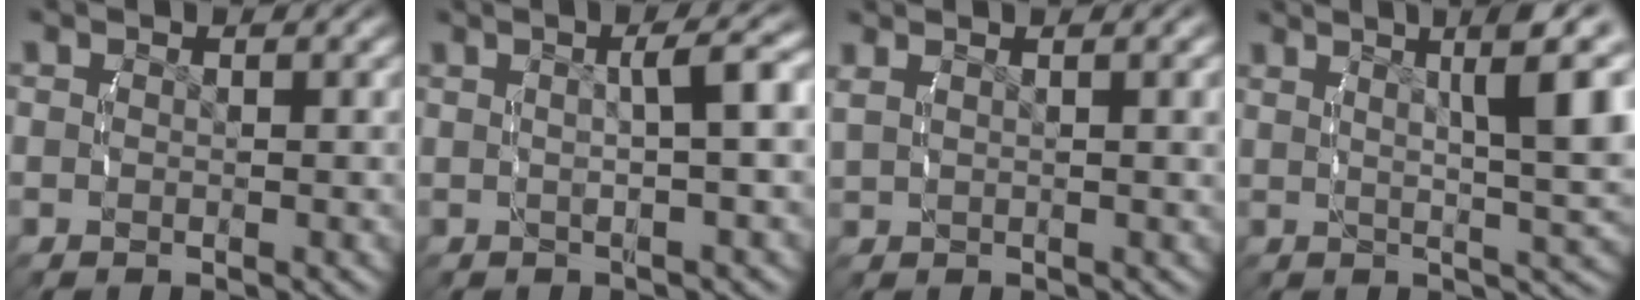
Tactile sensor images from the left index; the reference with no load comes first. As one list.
[{"total": 4.3, "force": [1.1, 1.3, 4.0], "torque": [-0.045, 0.023, 0.012]}, {"total": 3.0, "force": [1.8, 1.0, 2.2], "torque": [-0.028, 0.024, 0.027]}, {"total": 11.4, "force": [5.3, 4.1, 9.2], "torque": [-0.094, 0.037, 0.069]}]